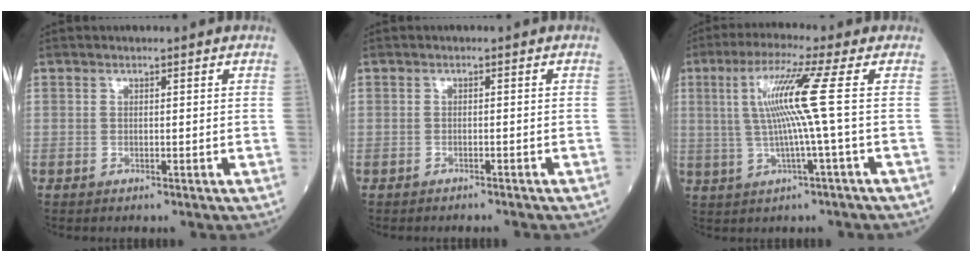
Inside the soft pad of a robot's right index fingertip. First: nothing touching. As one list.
[{"total": 4.1, "force": [-3.5, 1.2, 1.8], "torque": [-0.036, -0.005, -0.042]}, {"total": 9.5, "force": [0.9, -1.7, 9.3], "torque": [-0.181, 0.009, 0.023]}]